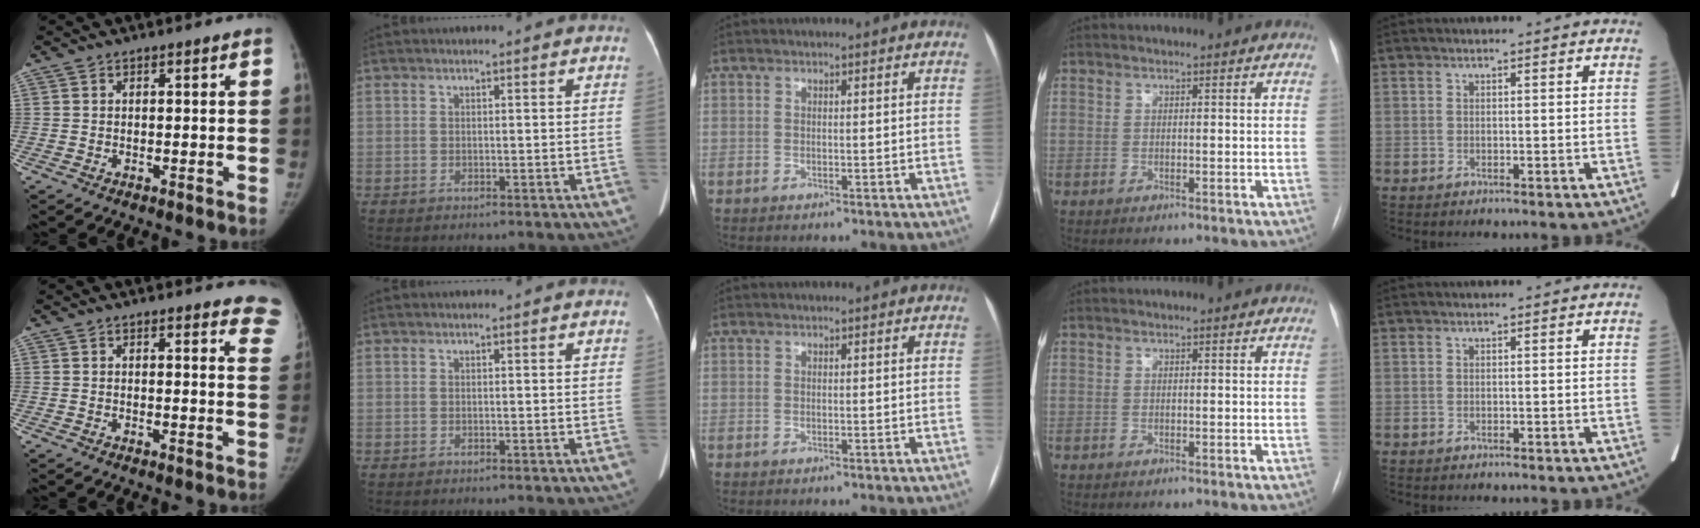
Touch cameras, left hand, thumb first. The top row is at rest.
{"thumb": {"total": 7.6, "force": [7.1, 2.0, 2.1], "torque": [0.020, -0.036, 0.044]}}